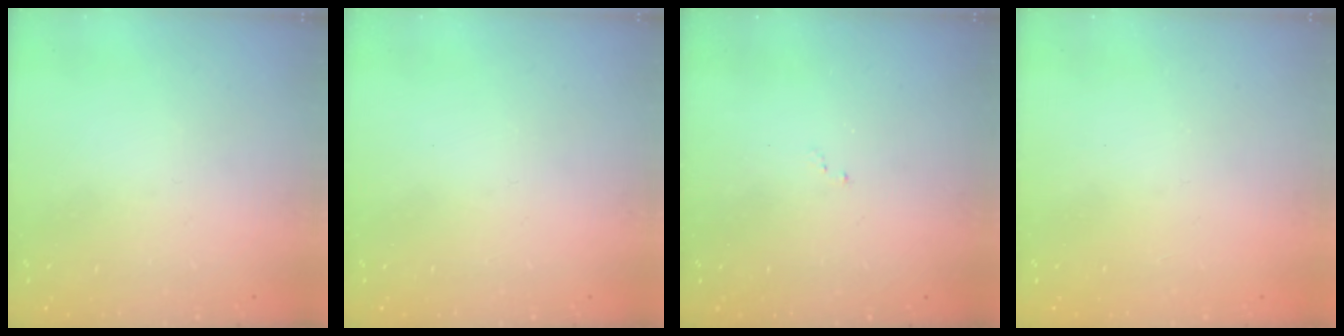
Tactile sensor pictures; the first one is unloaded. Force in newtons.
{"total": 0.0}
{"total": 7.6, "press": 7.5, "slide": 1.0}
{"total": 1.0, "press": 0.9, "slide": 0.3}